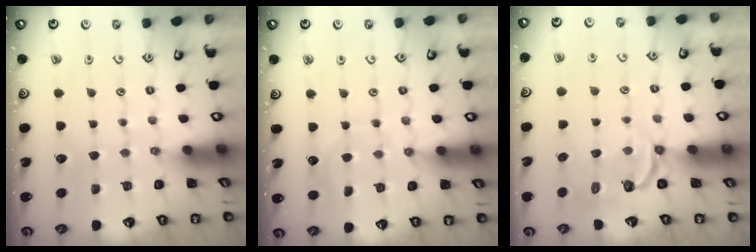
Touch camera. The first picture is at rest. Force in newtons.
{"total": 7.1, "press": 7.1, "slide": 0.4}
{"total": 3.7, "press": 2.2, "slide": 3.0}